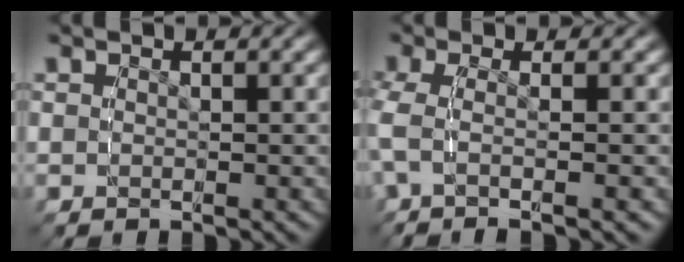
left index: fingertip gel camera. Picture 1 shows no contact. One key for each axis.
{"total": 2.3, "fx": -0.2, "fy": 0.4, "fz": 2.3, "tx": -0.054, "ty": 0.010, "tz": -0.013}